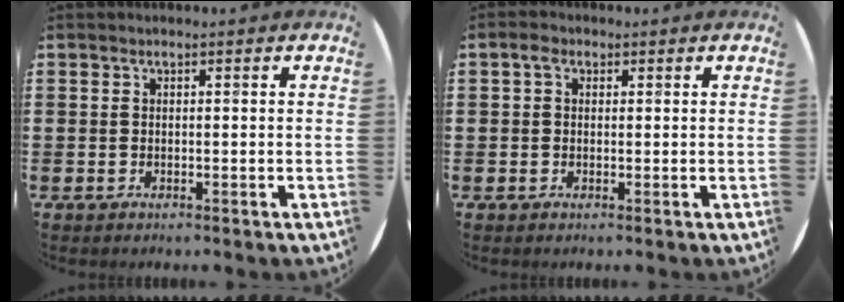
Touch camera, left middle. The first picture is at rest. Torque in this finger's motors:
{"motor_torque": [0.54, -0.31, 0.27, 0.07]}